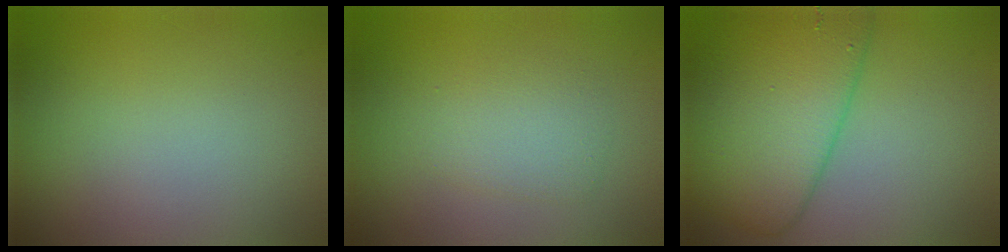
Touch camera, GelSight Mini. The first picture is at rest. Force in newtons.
{"total": 2.4, "press": 2.4, "slide": 0.1}
{"total": 7.9, "press": 7.9, "slide": 0.2}